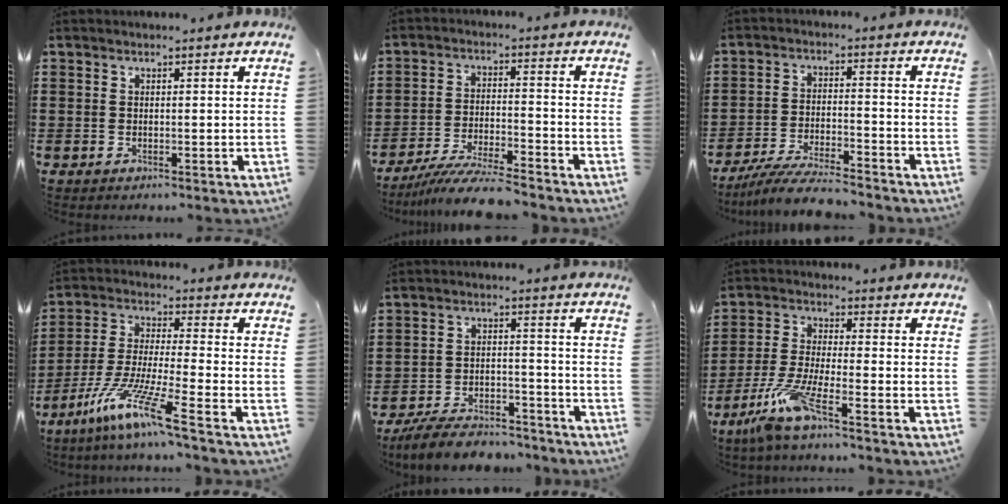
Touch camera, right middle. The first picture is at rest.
{"total": 7.1, "force": [-6.6, -0.1, 2.7], "torque": [-0.056, -0.009, -0.126]}
{"total": 6.7, "force": [-6.2, 0.3, 2.6], "torque": [-0.058, -0.008, -0.118]}
{"total": 10.3, "force": [-7.3, -0.1, 7.4], "torque": [-0.165, -0.017, -0.147]}
{"total": 7.0, "force": [-6.6, 1.3, 1.8], "torque": [-0.033, 0.016, -0.128]}
{"total": 7.6, "force": [-5.3, 0.5, 5.5], "torque": [-0.134, -0.021, -0.107]}